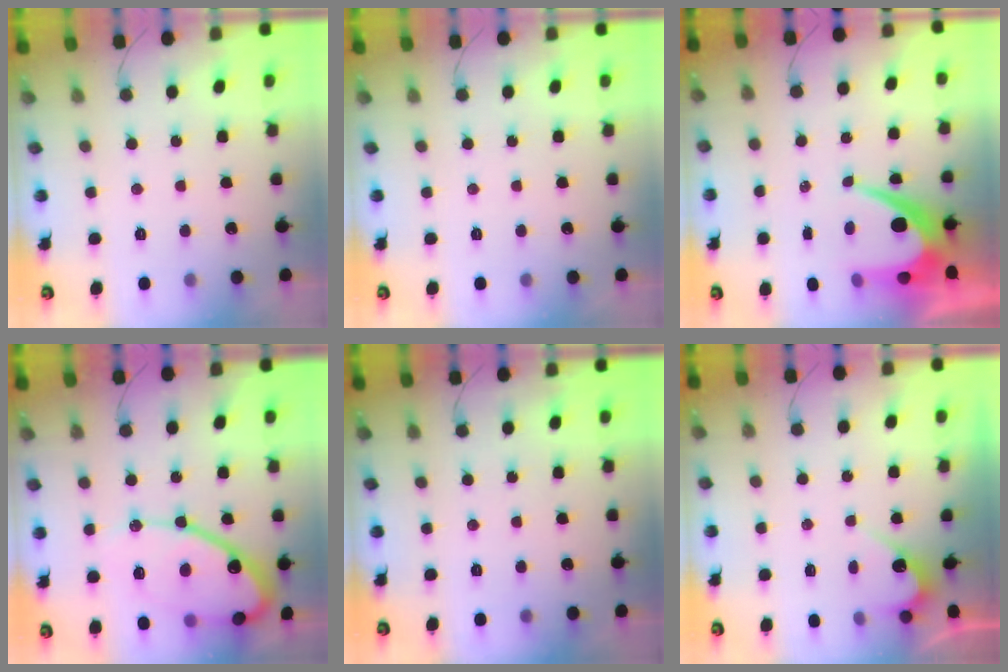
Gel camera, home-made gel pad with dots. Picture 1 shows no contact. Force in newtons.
{"total": 0.0}
{"total": 9.8, "press": 9.8, "slide": 0.7}
{"total": 16.9, "press": 16.8, "slide": 1.5}
{"total": 0.0}
{"total": 4.6, "press": 4.6, "slide": 0.2}